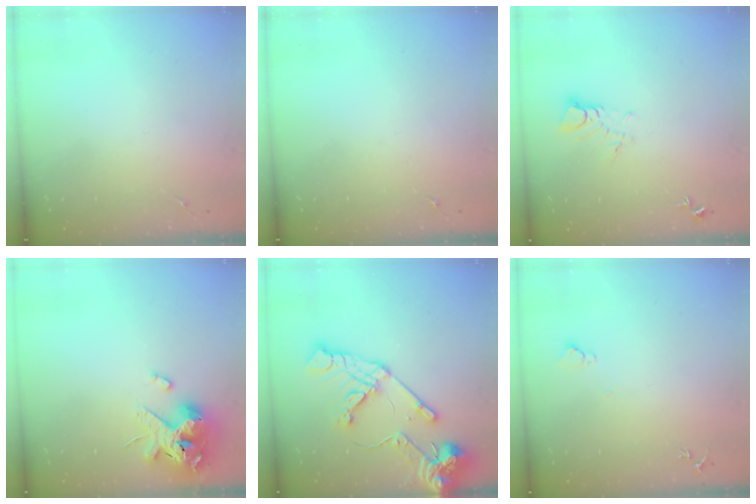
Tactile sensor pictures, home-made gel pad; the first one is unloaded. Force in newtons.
{"total": 0.0}
{"total": 4.4, "press": 4.4, "slide": 0.3}
{"total": 14.4, "press": 14.3, "slide": 2.2}
{"total": 17.1, "press": 16.9, "slide": 2.3}
{"total": 4.4, "press": 4.4, "slide": 0.4}